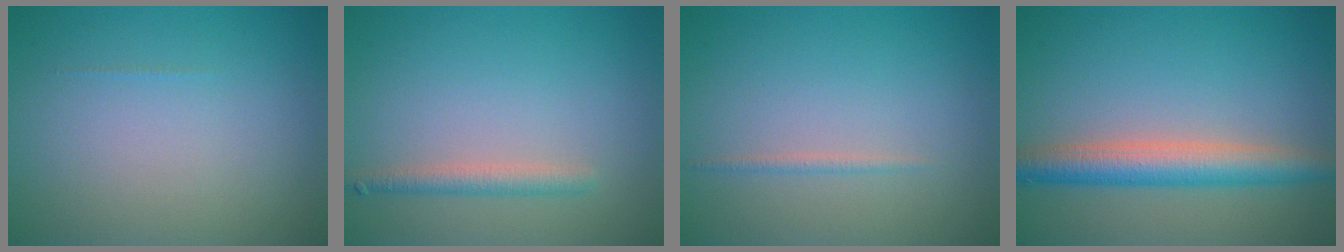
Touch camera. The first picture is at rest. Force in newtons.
{"total": 1.8, "press": 1.8, "slide": 0.1}
{"total": 0.8, "press": 0.7, "slide": 0.1}
{"total": 5.0, "press": 5.0, "slide": 0.1}